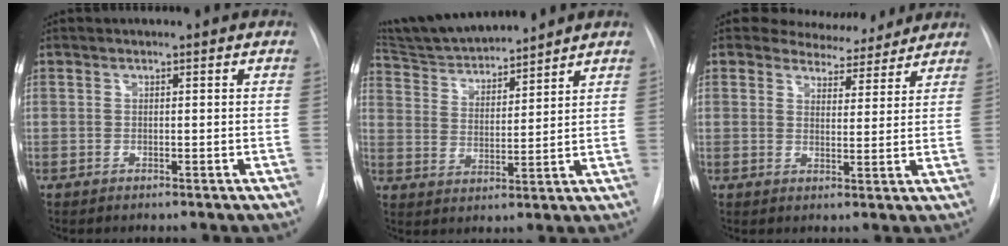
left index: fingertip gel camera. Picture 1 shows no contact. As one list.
[{"total": 11.4, "force": [10.9, 0.5, 3.4], "torque": [-0.065, 0.013, 0.200]}, {"total": 7.2, "force": [6.6, 2.7, 0.6], "torque": [-0.001, -0.003, 0.082]}]